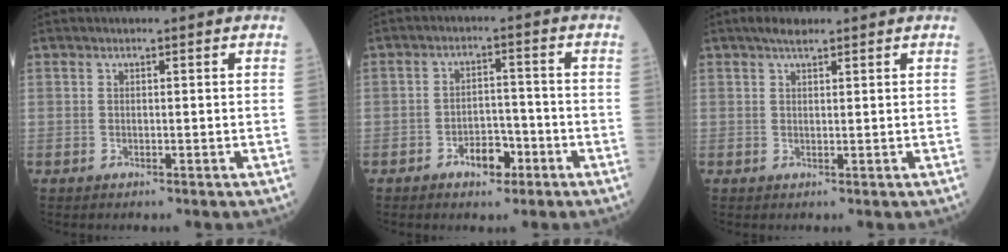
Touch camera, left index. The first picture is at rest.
{"total": 4.8, "force": [-2.8, 2.5, 3.0], "torque": [-0.048, 0.011, -0.046]}
{"total": 2.0, "force": [1.5, 0.5, 1.2], "torque": [-0.023, 0.010, 0.025]}